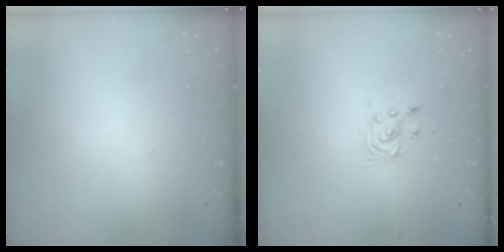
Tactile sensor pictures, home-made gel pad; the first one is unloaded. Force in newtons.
{"total": 3.5, "press": 3.5, "slide": 0.4}